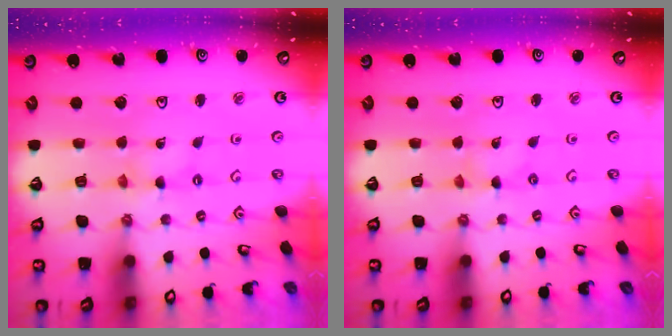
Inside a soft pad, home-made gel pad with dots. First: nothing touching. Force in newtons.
{"total": 0.0}